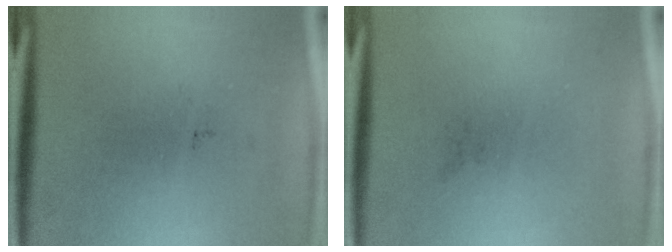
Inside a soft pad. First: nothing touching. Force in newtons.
{"total": 0.0}